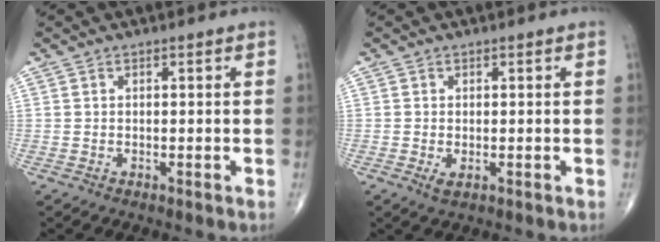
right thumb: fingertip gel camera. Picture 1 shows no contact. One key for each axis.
{"total": 1.5, "fx": -0.3, "fy": 0.8, "fz": 1.2, "tx": -0.025, "ty": -0.005, "tz": -0.003}